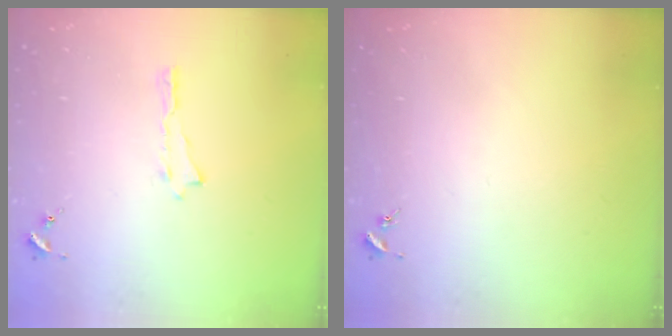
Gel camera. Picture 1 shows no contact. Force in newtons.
{"total": 0.0}